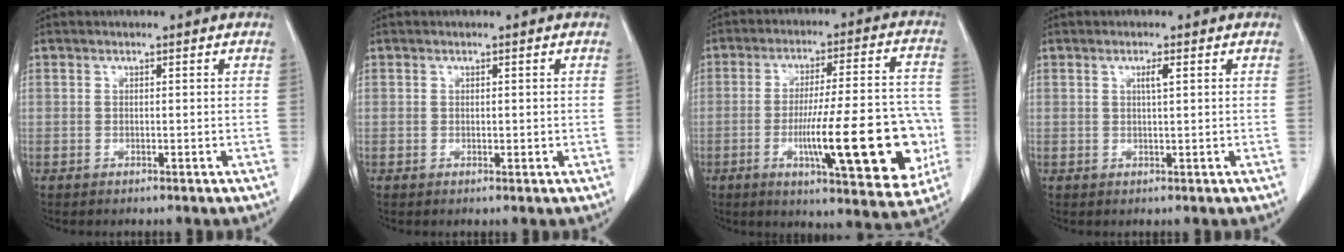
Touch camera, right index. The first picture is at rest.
{"total": 0.8, "force": [0.1, 0.6, 0.6], "torque": [-0.007, -0.002, 0.002]}
{"total": 19.7, "force": [-4.9, 3.7, 18.7], "torque": [-0.230, 0.014, -0.058]}
{"total": 1.6, "force": [0.6, 0.0, 1.5], "torque": [-0.028, 0.001, 0.009]}